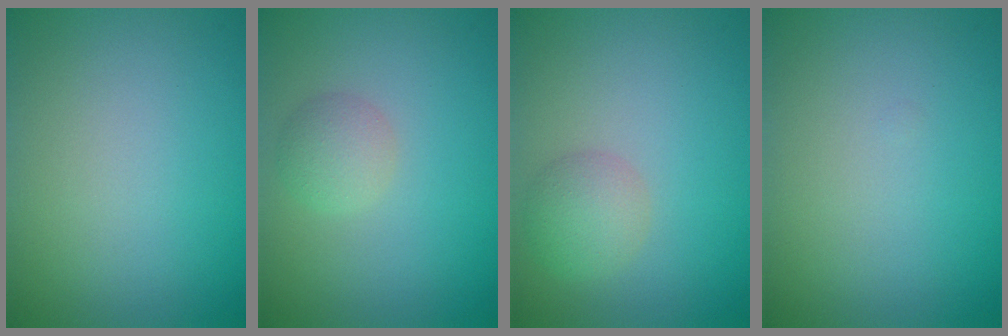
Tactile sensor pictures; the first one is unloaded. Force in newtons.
{"total": 2.1, "press": 2.1, "slide": 0.1}
{"total": 2.5, "press": 2.5, "slide": 0.1}
{"total": 0.0}